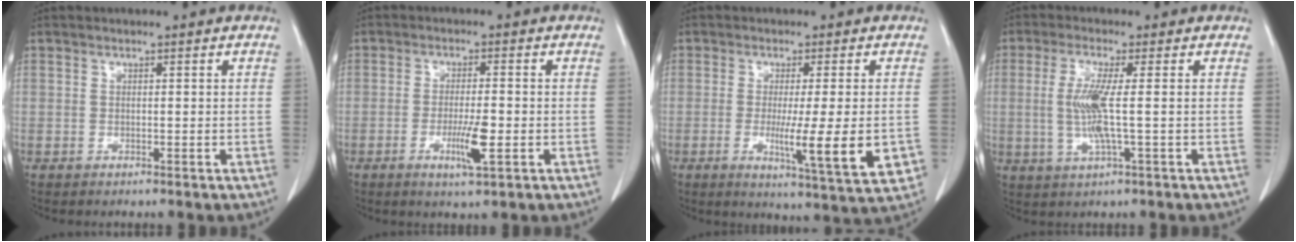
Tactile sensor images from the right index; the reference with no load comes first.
{"total": 5.1, "force": [-1.8, 0.4, 4.8], "torque": [-0.090, -0.008, -0.029]}
{"total": 11.1, "force": [-2.5, 0.6, 10.9], "torque": [-0.152, -0.028, -0.034]}
{"total": 6.4, "force": [-0.1, 0.2, 6.4], "torque": [-0.141, -0.003, -0.003]}